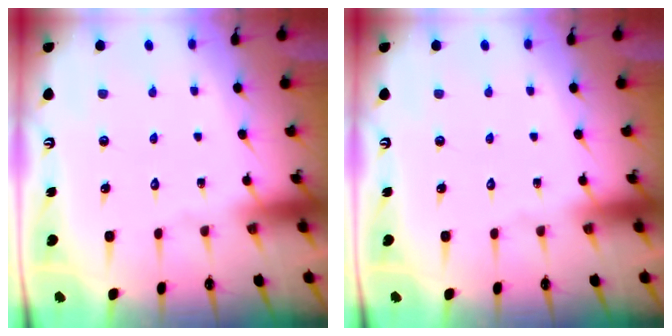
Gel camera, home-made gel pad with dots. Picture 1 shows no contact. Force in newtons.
{"total": 0.0}